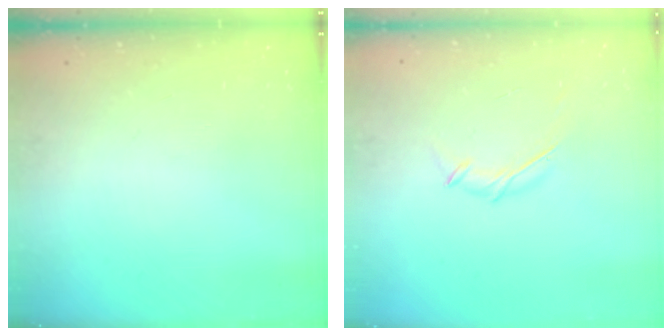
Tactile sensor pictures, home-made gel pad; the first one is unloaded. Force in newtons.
{"total": 5.3, "press": 5.2, "slide": 0.9}